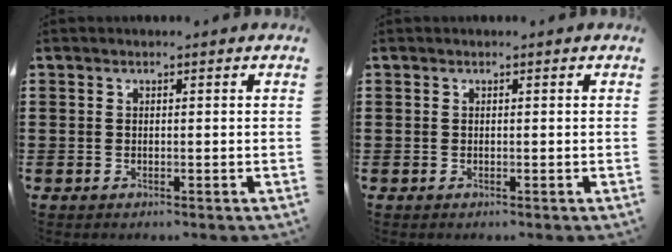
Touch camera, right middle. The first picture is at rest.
{"total": 0.0}